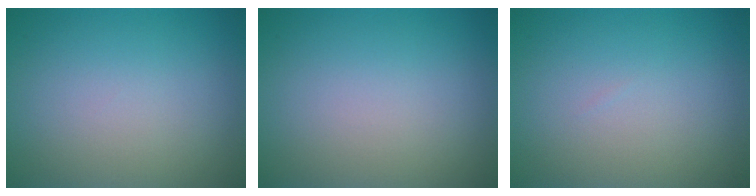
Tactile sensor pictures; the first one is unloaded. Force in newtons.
{"total": 0.0}
{"total": 0.0}